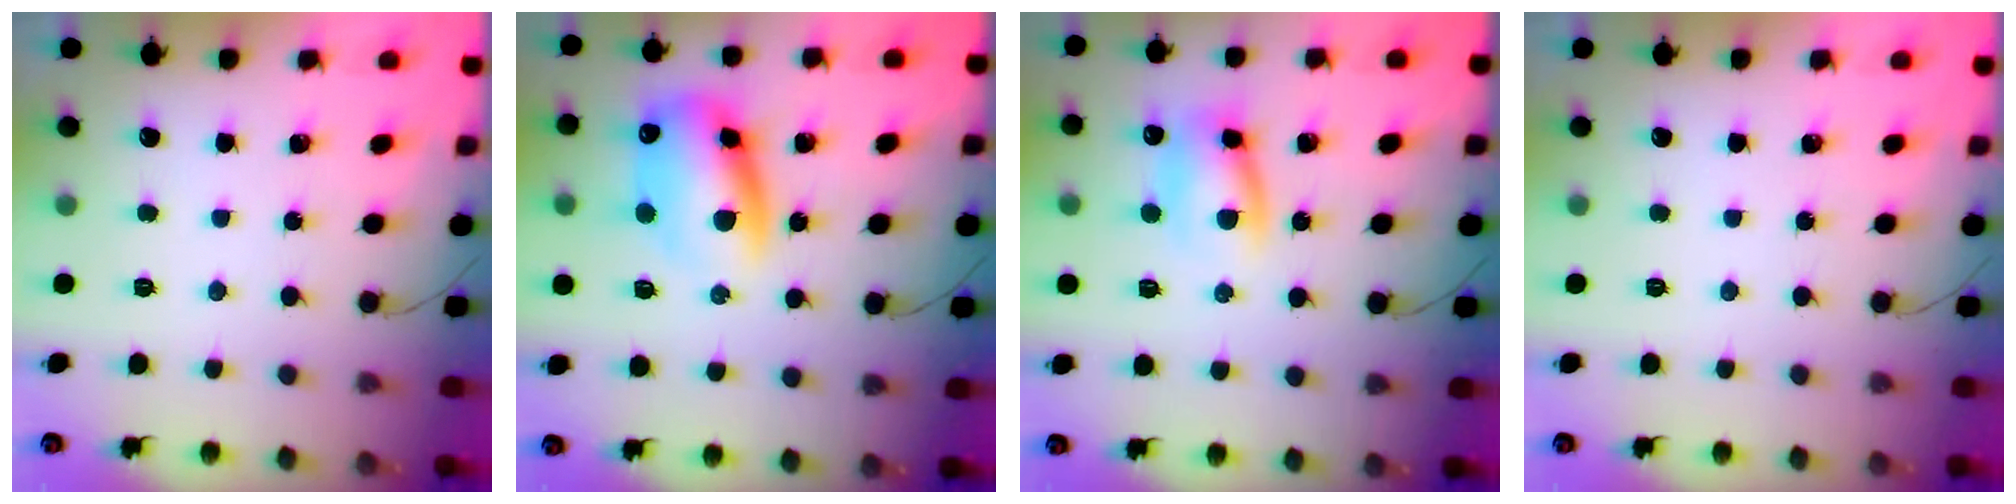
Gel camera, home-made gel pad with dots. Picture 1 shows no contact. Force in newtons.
{"total": 12.1, "press": 11.9, "slide": 2.3}
{"total": 9.5, "press": 9.4, "slide": 1.6}
{"total": 0.0}